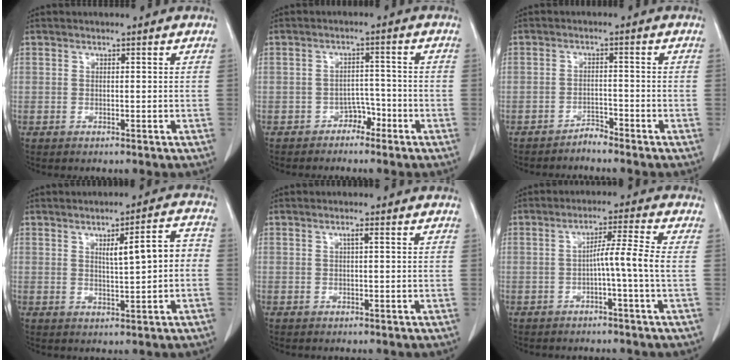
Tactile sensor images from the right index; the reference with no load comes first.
{"total": 2.7, "force": [-2.0, 1.5, 0.8], "torque": [-0.006, 0.008, -0.034]}
{"total": 2.0, "force": [-2.0, 0.1, 0.2], "torque": [0.004, -0.002, -0.033]}
{"total": 6.6, "force": [0.3, 1.1, 6.5], "torque": [-0.095, 0.019, 0.009]}
{"total": 0.9, "force": [0.2, 0.0, 0.8], "torque": [-0.014, 0.003, 0.003]}
{"total": 5.0, "force": [-0.9, -1.3, 4.7], "torque": [-0.076, 0.012, -0.015]}